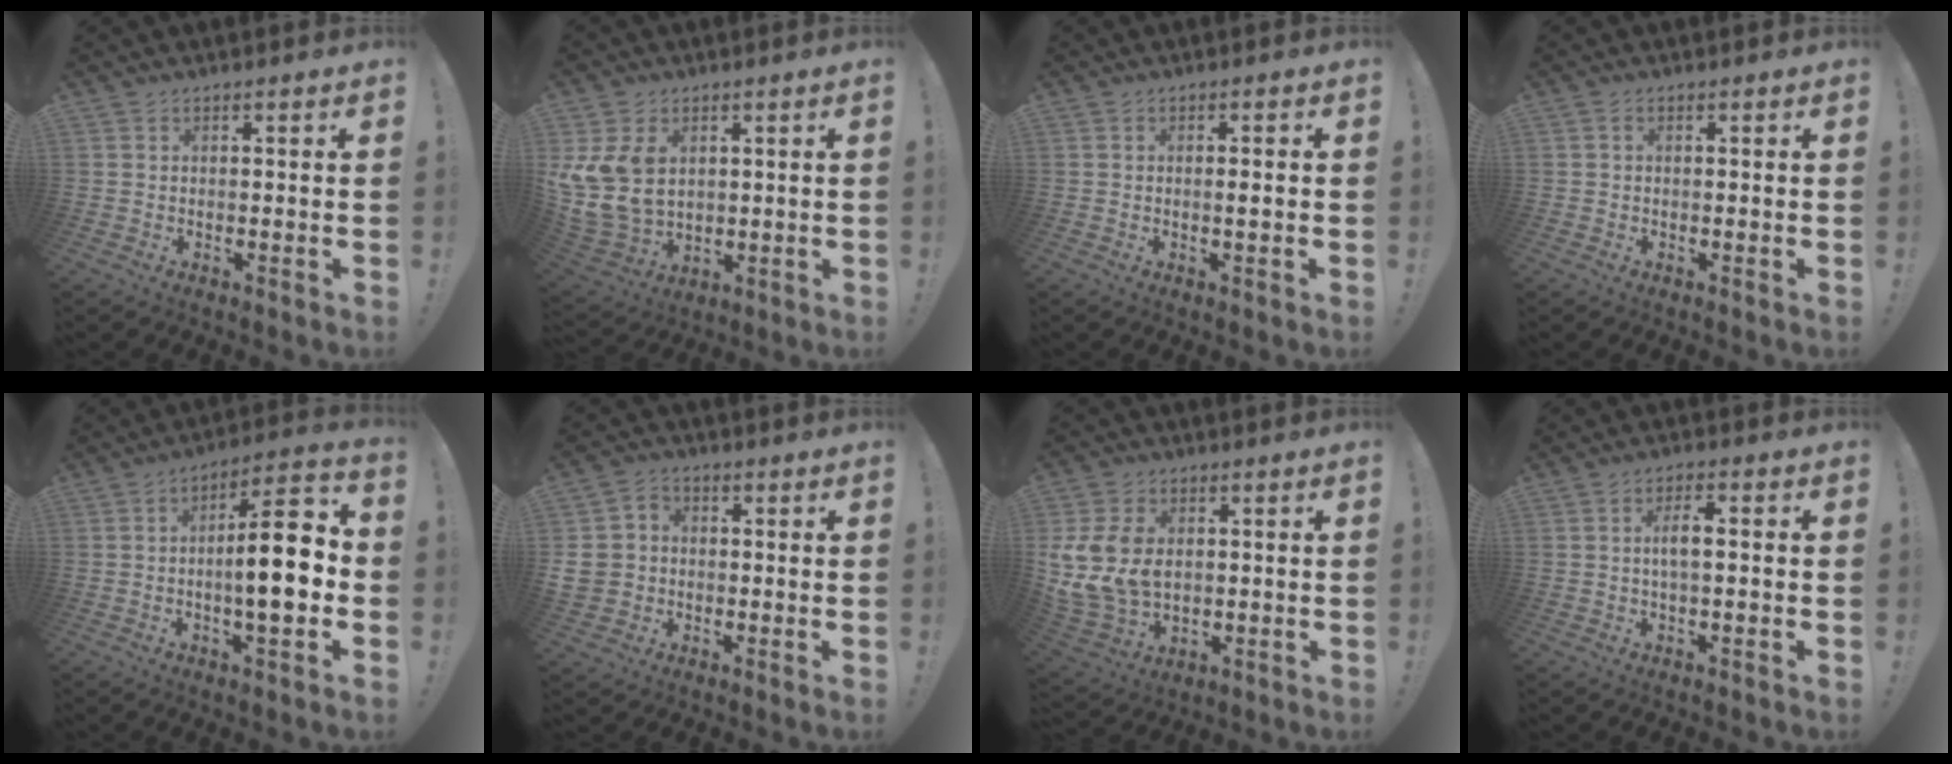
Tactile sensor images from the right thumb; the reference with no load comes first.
{"total": 12.8, "force": [3.9, 9.6, 7.6], "torque": [-0.162, -0.026, 0.080]}
{"total": 1.6, "force": [-0.2, -0.2, 1.6], "torque": [-0.020, -0.004, -0.007]}
{"total": 0.5, "force": [-0.3, 0.3, 0.3], "torque": [-0.014, 0.005, -0.004]}
{"total": 15.2, "force": [-1.6, 3.8, 14.6], "torque": [-0.212, 0.004, -0.034]}
{"total": 7.3, "force": [-1.3, 6.7, 2.6], "torque": [-0.059, 0.017, -0.020]}
{"total": 13.8, "force": [1.4, 10.4, 9.0], "torque": [-0.181, -0.011, 0.032]}
{"total": 4.8, "force": [0.0, 1.2, 4.7], "torque": [-0.079, 0.005, -0.004]}